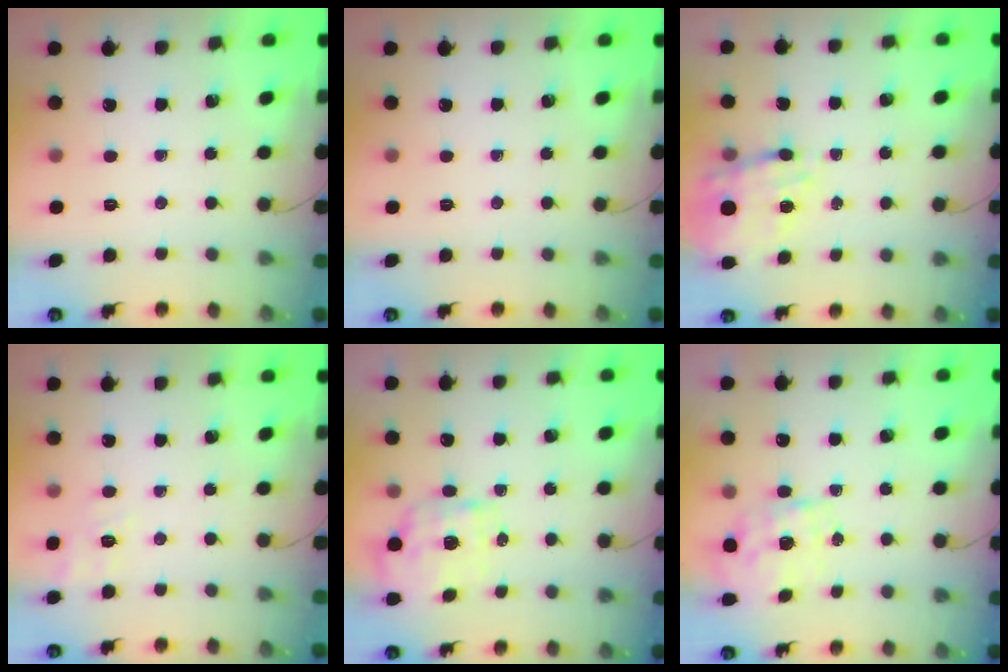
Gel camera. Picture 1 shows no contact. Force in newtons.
{"total": 0.0}
{"total": 15.8, "press": 15.5, "slide": 3.2}
{"total": 10.4, "press": 10.1, "slide": 2.3}
{"total": 2.6, "press": 2.3, "slide": 1.3}
{"total": 1.6, "press": 1.4, "slide": 0.8}